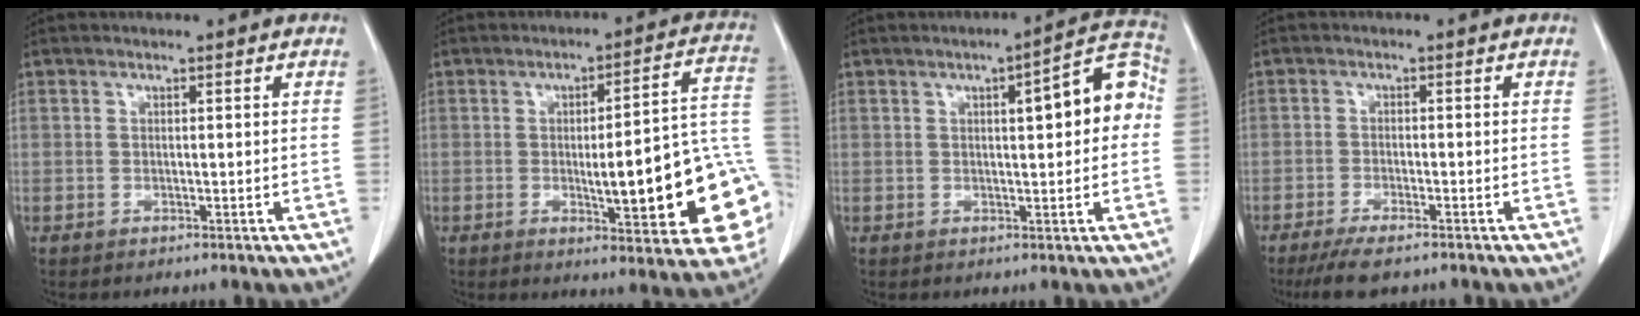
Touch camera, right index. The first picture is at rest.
{"total": 18.7, "force": [-3.4, 3.0, 18.1], "torque": [-0.148, 0.026, -0.030]}
{"total": 8.6, "force": [1.2, 2.0, 8.3], "torque": [-0.104, 0.029, 0.010]}
{"total": 5.2, "force": [-4.2, 0.9, 3.0], "torque": [-0.051, -0.011, -0.067]}